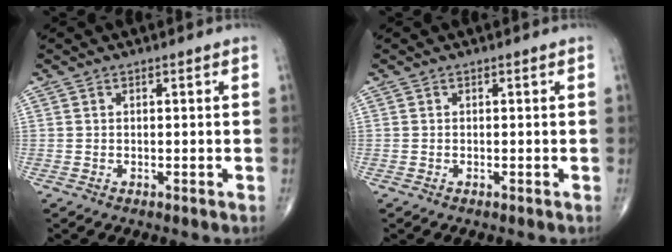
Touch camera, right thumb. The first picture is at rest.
{"total": 0.0}